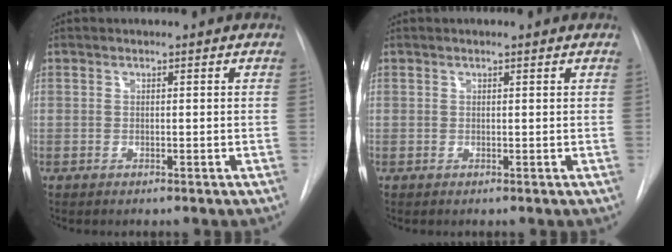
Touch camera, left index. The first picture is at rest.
{"total": 0.5, "force": [0.2, 0.1, 0.5], "torque": [-0.009, 0.003, 0.000]}